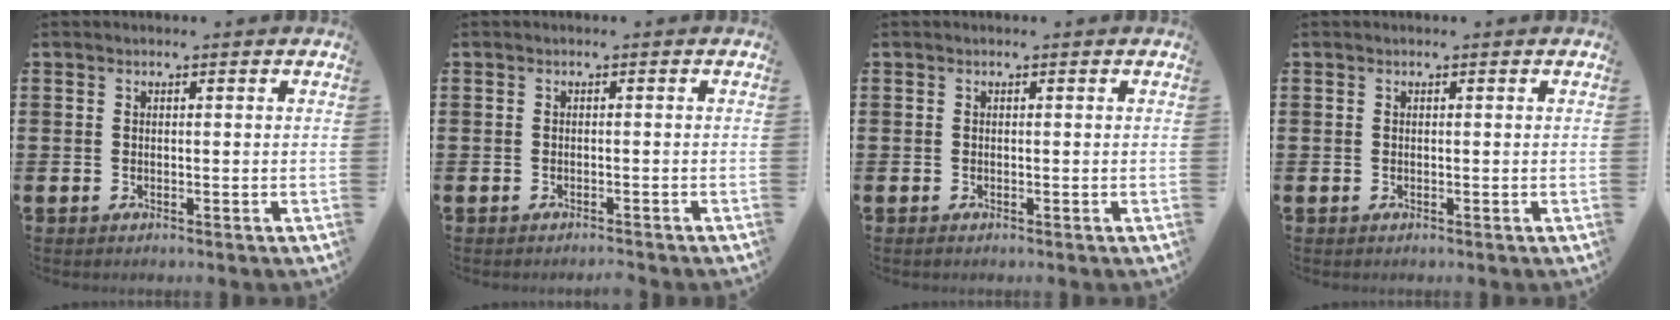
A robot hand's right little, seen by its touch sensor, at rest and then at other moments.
{"total": 0.7, "force": [-0.7, -0.1, 0.0], "torque": [0.000, -0.001, -0.015]}
{"total": 0.0}
{"total": 0.0}